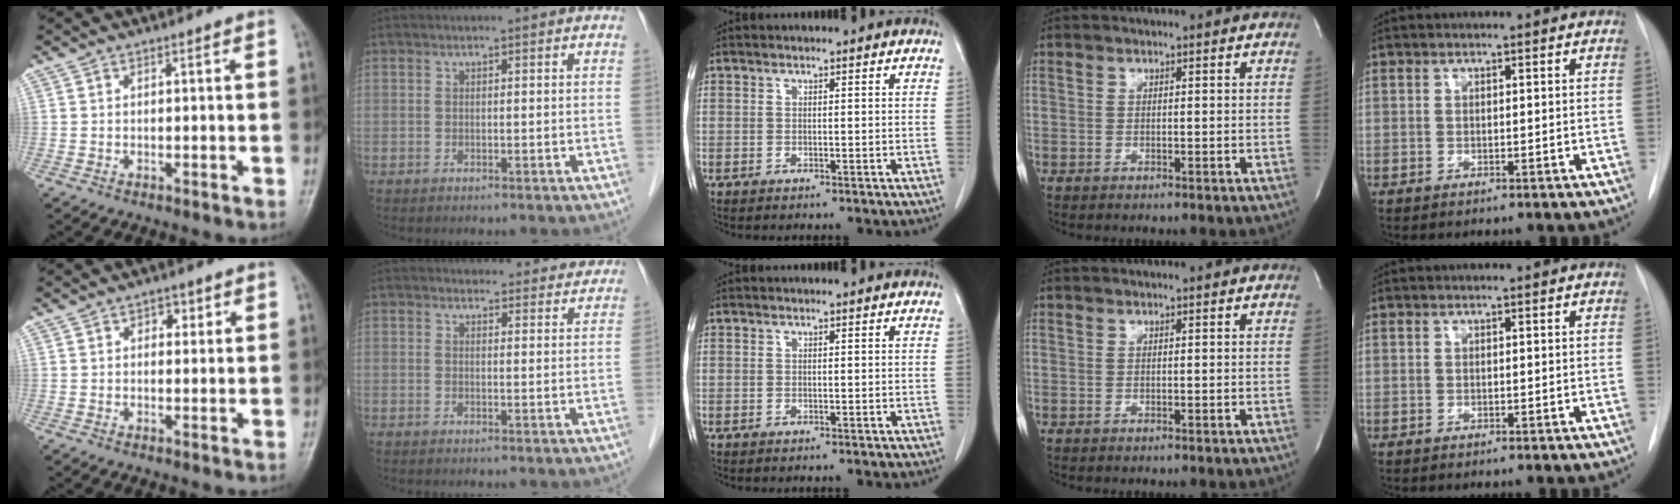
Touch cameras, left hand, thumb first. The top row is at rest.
{"thumb": {"total": 2.7, "force": [1.1, 1.8, 1.7], "torque": [-0.004, 0.000, 0.011]}, "index": {"total": 9.0, "force": [8.6, 2.5, 0.7], "torque": [0.022, 0.006, 0.079]}}